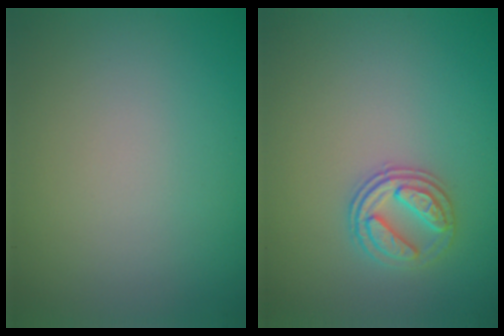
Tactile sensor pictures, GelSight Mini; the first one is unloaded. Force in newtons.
{"total": 2.6, "press": 2.5, "slide": 0.7}